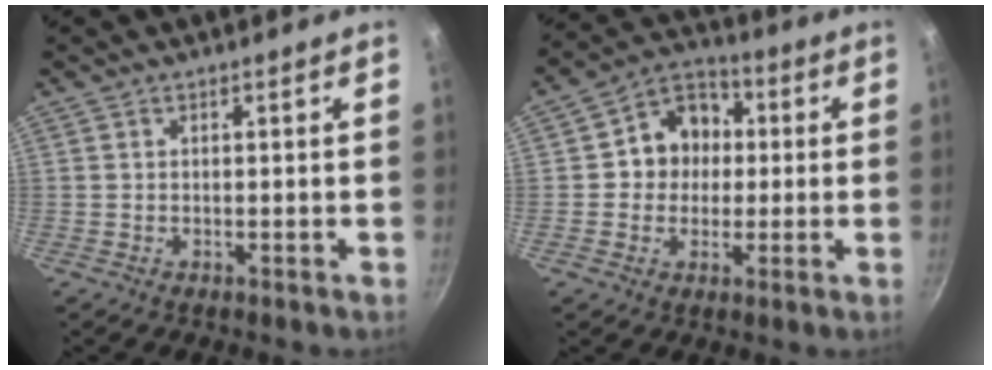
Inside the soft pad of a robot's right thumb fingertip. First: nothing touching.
{"total": 10.1, "force": [0.6, 8.9, 4.6], "torque": [-0.026, 0.019, -0.007]}